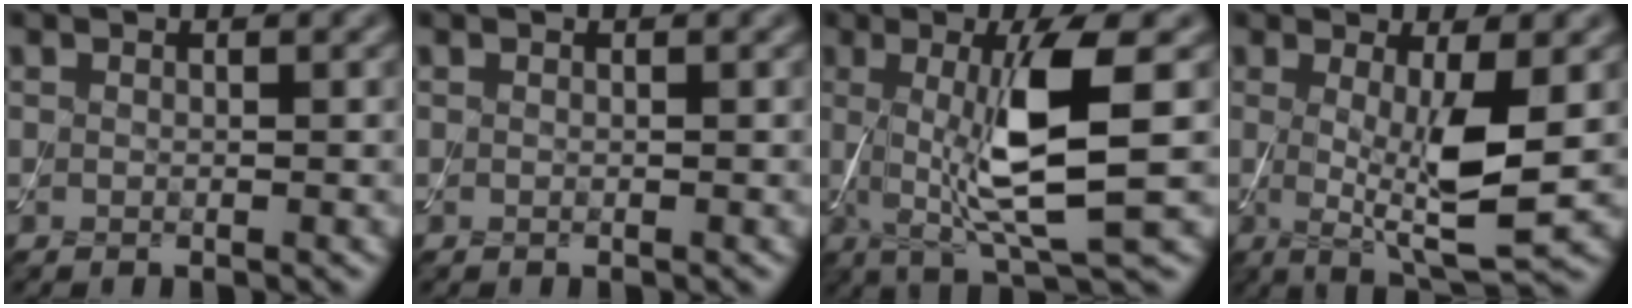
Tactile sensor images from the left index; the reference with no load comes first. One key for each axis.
{"total": 0.0}
{"total": 8.5, "fx": 0.4, "fy": 1.6, "fz": 8.4, "tx": -0.135, "ty": -0.010, "tz": 0.013}
{"total": 6.3, "fx": 0.0, "fy": 1.3, "fz": 6.2, "tx": -0.103, "ty": -0.017, "tz": 0.004}